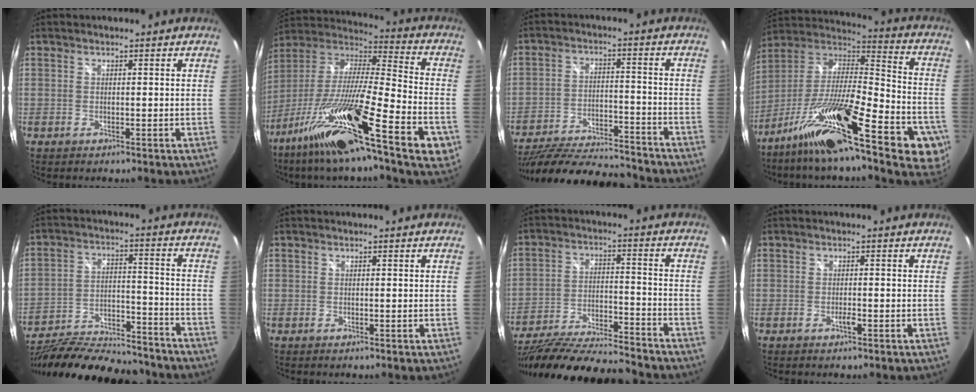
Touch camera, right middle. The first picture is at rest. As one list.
[{"total": 27.7, "force": [-15.0, 2.6, 23.1], "torque": [-0.371, -0.061, -0.266]}, {"total": 22.6, "force": [-19.9, 4.5, 9.7], "torque": [-0.187, -0.033, -0.293]}, {"total": 28.6, "force": [-16.0, 6.9, 22.7], "torque": [-0.330, -0.029, -0.263]}, {"total": 28.1, "force": [-23.7, 7.3, 13.2], "torque": [-0.244, -0.032, -0.346]}, {"total": 0.0}, {"total": 23.4, "force": [-20.3, 3.7, 11.2], "torque": [-0.211, -0.055, -0.319]}, {"total": 1.1, "force": [-0.7, 0.3, 0.9], "torque": [-0.016, 0.000, -0.014]}]